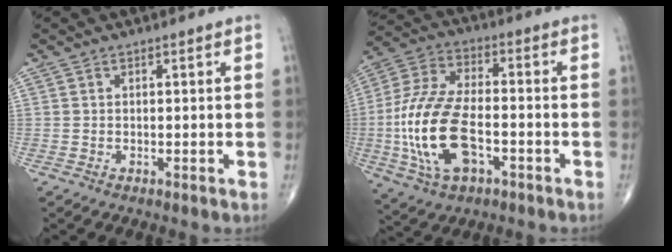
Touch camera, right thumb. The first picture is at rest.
{"total": 17.6, "force": [-4.2, 9.1, 14.4], "torque": [-0.307, 0.021, -0.076]}